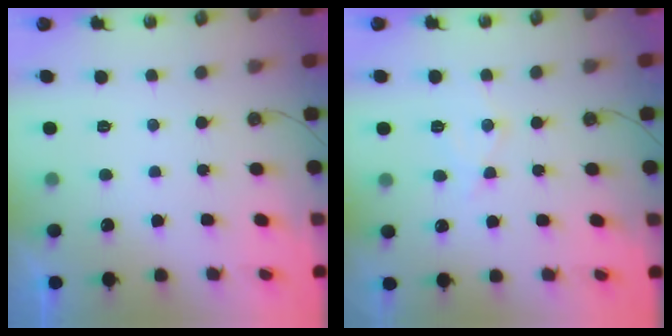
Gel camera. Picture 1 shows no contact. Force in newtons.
{"total": 8.6, "press": 8.6, "slide": 0.8}